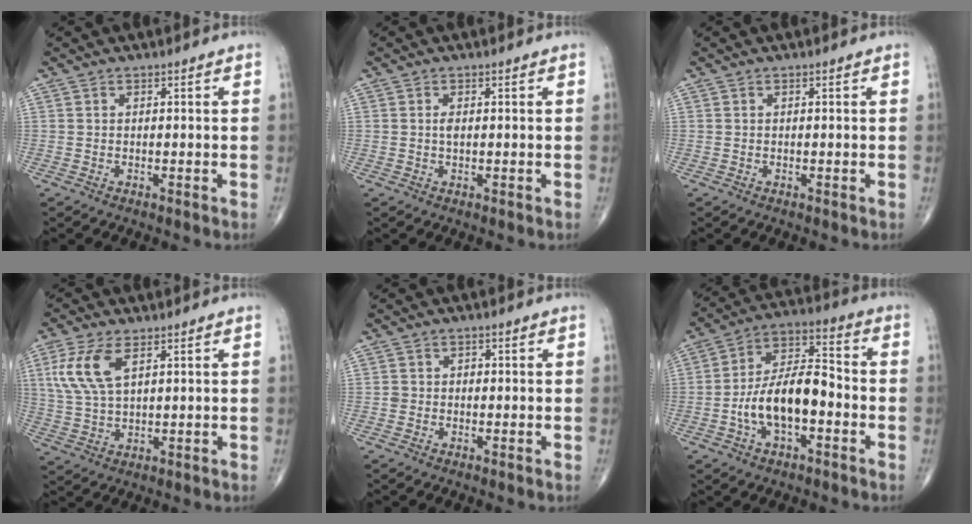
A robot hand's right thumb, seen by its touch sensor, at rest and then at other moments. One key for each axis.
{"total": 1.1, "fx": 0.1, "fy": 0.5, "fz": 1.0, "tx": -0.019, "ty": -0.001, "tz": 0.001}
{"total": 0.0}
{"total": 9.1, "fx": 3.5, "fy": 4.2, "fz": 7.3, "tx": -0.165, "ty": -0.002, "tz": 0.075}
{"total": 1.4, "fx": -0.2, "fy": 1.4, "fz": 0.4, "tx": 0.003, "ty": 0.007, "tz": -0.004}
{"total": 13.9, "fx": -3.5, "fy": 6.8, "fz": 11.7, "tx": -0.207, "ty": 0.045, "tz": -0.068}